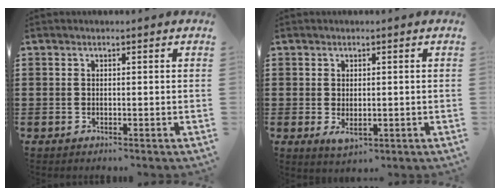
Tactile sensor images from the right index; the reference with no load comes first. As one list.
[{"total": 2.1, "force": [-0.3, 1.1, 1.8], "torque": [-0.034, -0.001, -0.005]}]